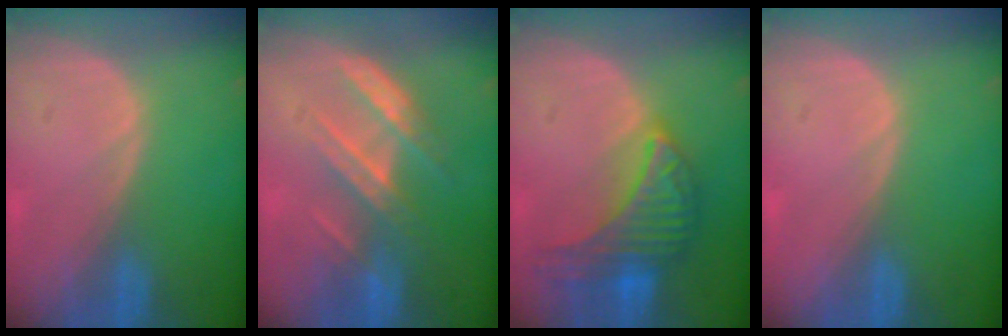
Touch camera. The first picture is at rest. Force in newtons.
{"total": 7.4, "press": 6.7, "slide": 3.3}
{"total": 8.8, "press": 8.8, "slide": 0.3}
{"total": 0.0}